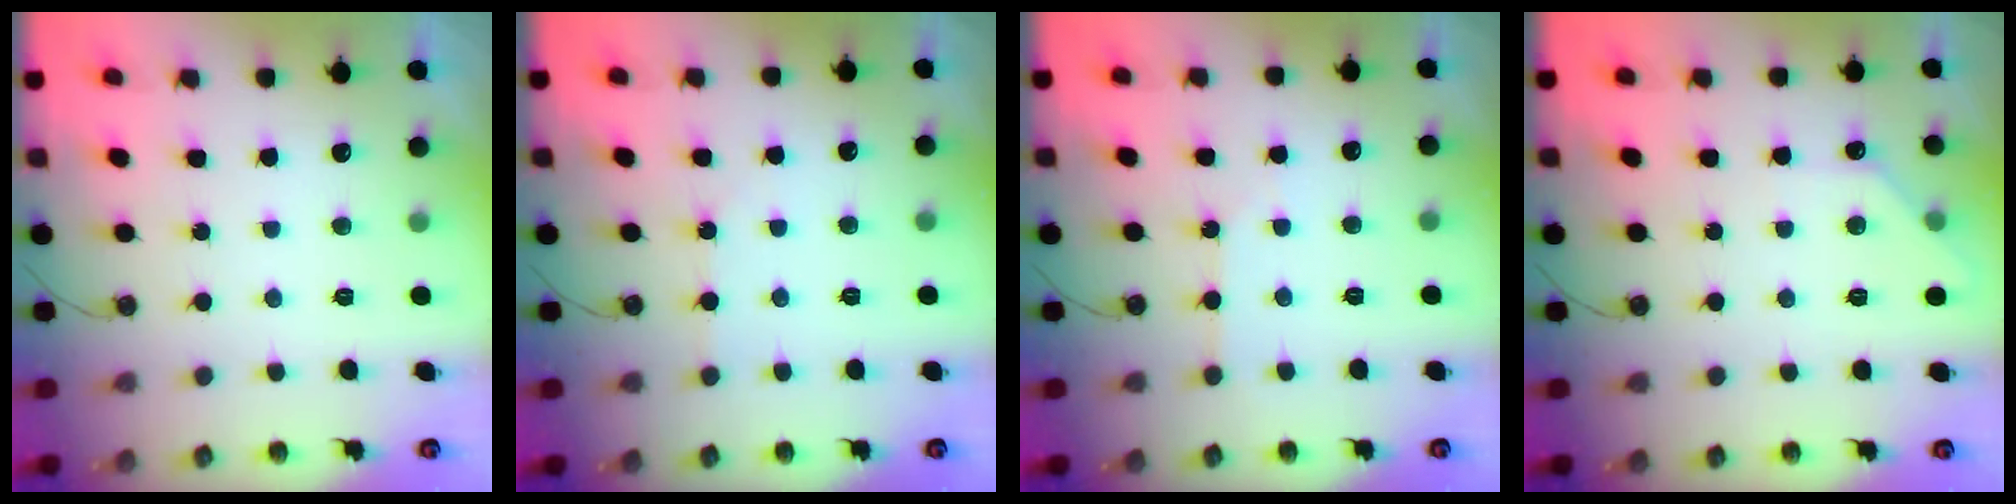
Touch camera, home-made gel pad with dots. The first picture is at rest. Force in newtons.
{"total": 1.7, "press": 1.6, "slide": 0.3}
{"total": 2.6, "press": 2.6, "slide": 0.5}
{"total": 4.5, "press": 4.4, "slide": 0.6}